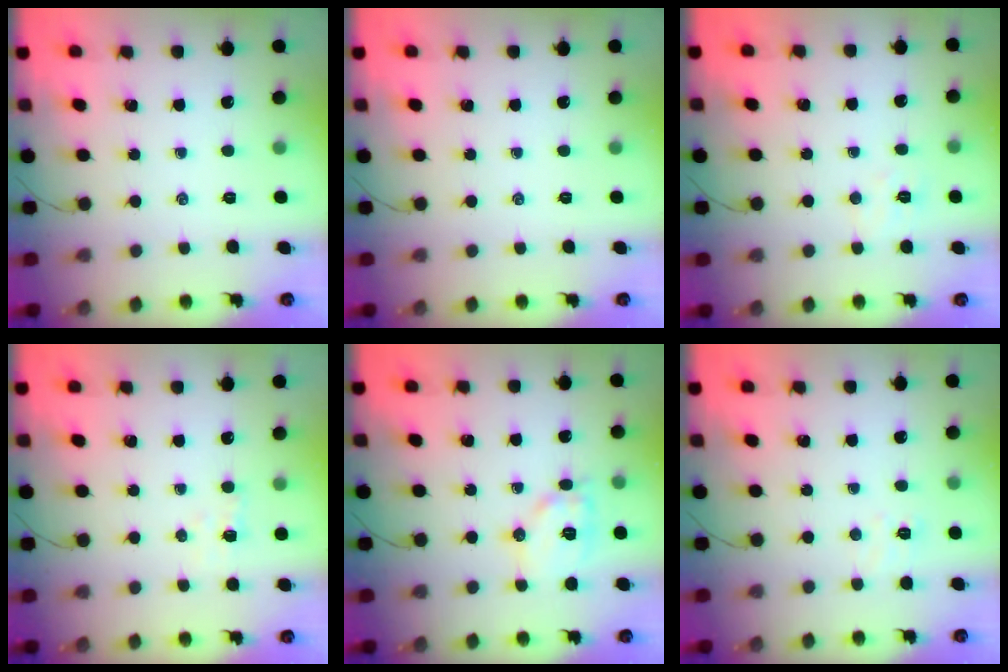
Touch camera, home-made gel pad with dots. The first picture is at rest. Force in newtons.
{"total": 0.0}
{"total": 4.6, "press": 4.5, "slide": 0.9}
{"total": 3.3, "press": 3.2, "slide": 0.8}
{"total": 10.5, "press": 10.5, "slide": 0.3}
{"total": 4.6, "press": 4.5, "slide": 1.1}